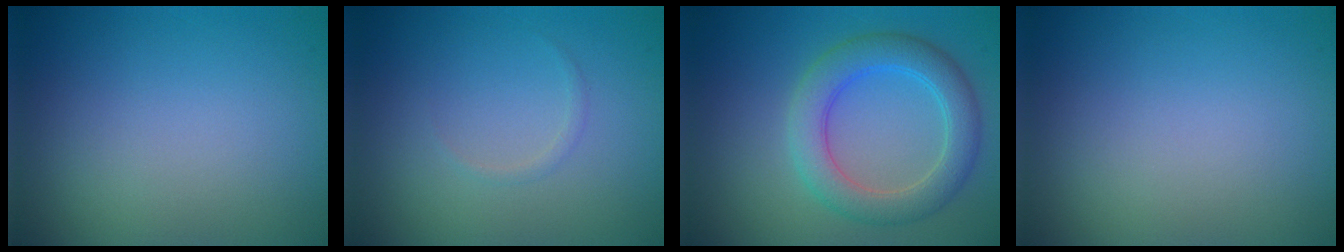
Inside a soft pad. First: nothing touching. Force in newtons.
{"total": 0.5, "press": 0.5, "slide": 0.0}
{"total": 4.7, "press": 4.7, "slide": 0.5}
{"total": 0.0}